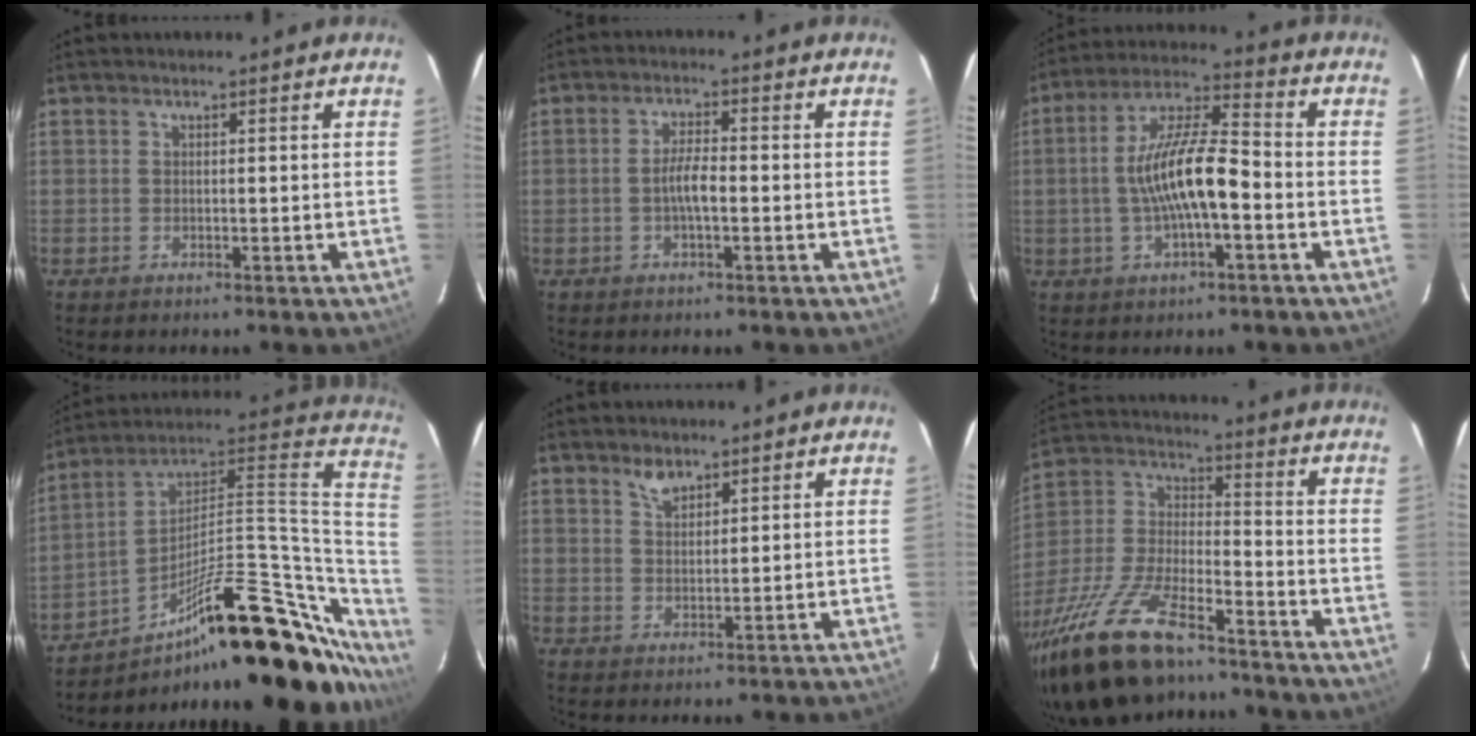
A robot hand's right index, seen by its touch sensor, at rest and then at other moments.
{"total": 3.8, "force": [-1.0, 0.9, 3.5], "torque": [-0.069, 0.005, -0.018]}
{"total": 12.4, "force": [-2.5, 3.2, 11.8], "torque": [-0.223, 0.014, -0.046]}
{"total": 31.9, "force": [-16.9, 11.7, 24.3], "torque": [-0.327, 0.042, -0.254]}
{"total": 3.0, "force": [2.4, 1.4, 1.3], "torque": [-0.019, 0.004, 0.044]}
{"total": 23.8, "force": [-17.4, 7.9, 14.2], "torque": [-0.304, -0.027, -0.309]}